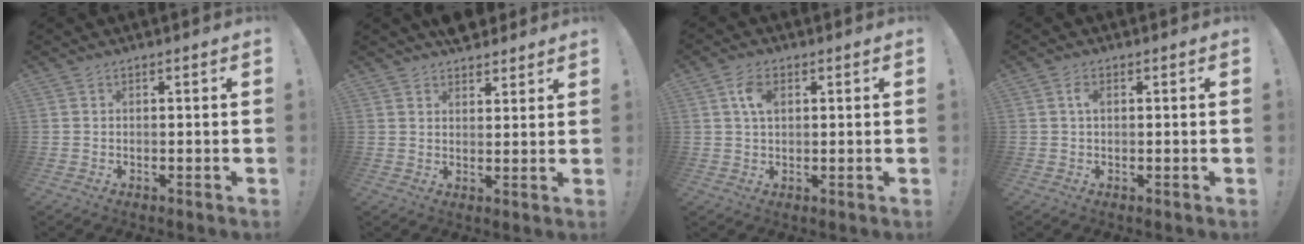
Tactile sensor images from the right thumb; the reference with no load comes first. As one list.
[{"total": 4.5, "force": [3.9, 2.3, 0.7], "torque": [0.004, -0.025, 0.070]}, {"total": 5.5, "force": [1.7, 3.3, 4.0], "torque": [-0.067, 0.003, 0.028]}, {"total": 2.3, "force": [0.5, 1.2, 1.9], "torque": [-0.031, 0.003, 0.006]}]